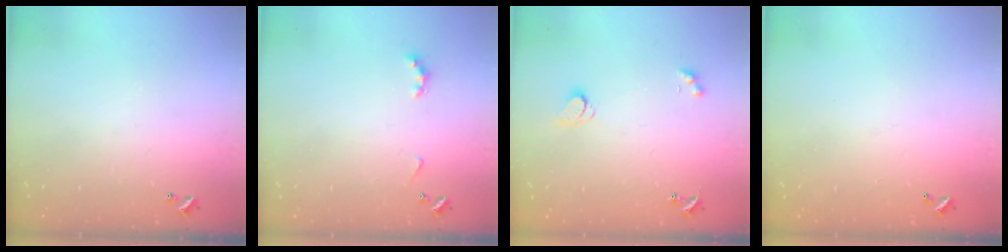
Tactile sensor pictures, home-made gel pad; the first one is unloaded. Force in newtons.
{"total": 2.9, "press": 2.8, "slide": 0.6}
{"total": 2.4, "press": 2.3, "slide": 0.6}
{"total": 2.9, "press": 2.9, "slide": 0.1}